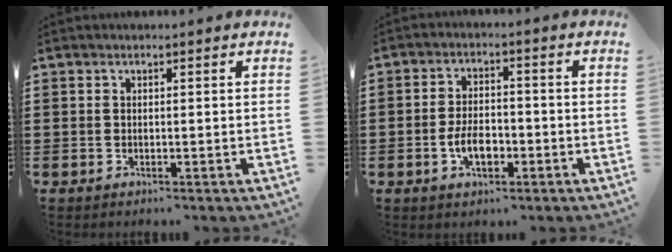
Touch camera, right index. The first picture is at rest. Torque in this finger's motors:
{"motor_torque": [1.08, 1.06, 0.44, 0.09]}